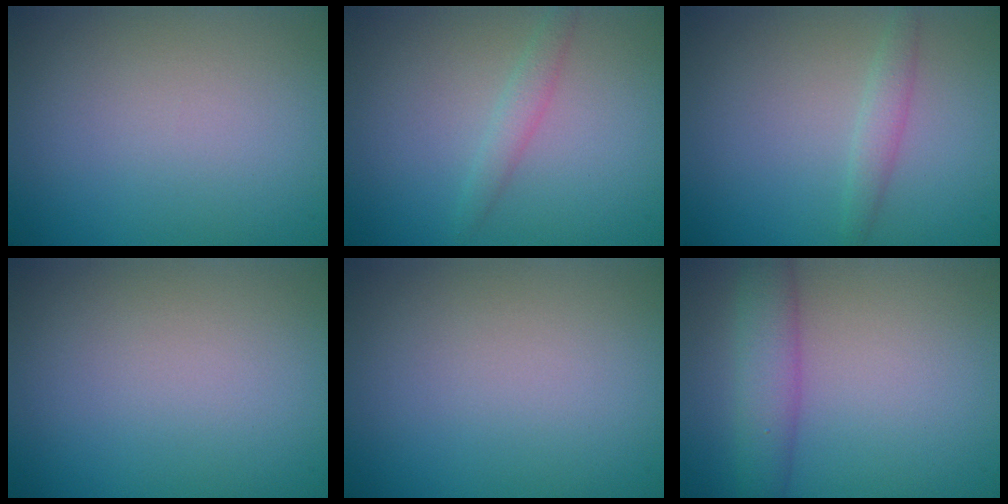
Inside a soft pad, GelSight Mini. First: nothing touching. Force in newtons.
{"total": 1.4, "press": 1.4, "slide": 0.1}
{"total": 1.5, "press": 1.5, "slide": 0.0}
{"total": 0.0}
{"total": 0.0}
{"total": 3.7, "press": 3.7, "slide": 0.1}